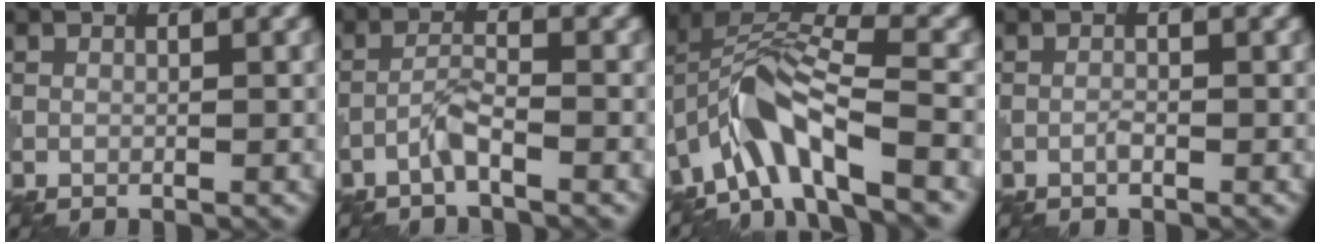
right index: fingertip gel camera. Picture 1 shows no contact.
{"total": 2.2, "force": [-1.5, 0.2, 1.6], "torque": [-0.034, 0.008, -0.035]}
{"total": 8.8, "force": [-3.8, 3.0, 7.3], "torque": [-0.128, 0.016, -0.084]}
{"total": 0.7, "force": [-0.4, 0.1, 0.5], "torque": [-0.013, 0.001, -0.010]}